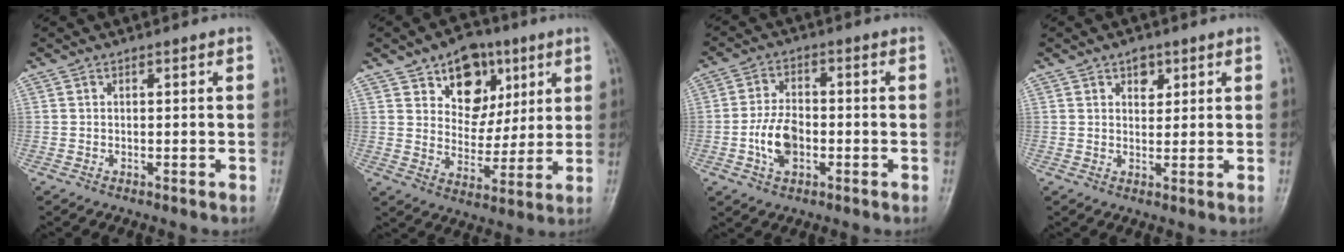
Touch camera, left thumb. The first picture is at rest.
{"total": 12.5, "force": [6.1, 8.8, 6.4], "torque": [-0.052, -0.026, 0.099]}
{"total": 7.5, "force": [-1.9, 4.7, 5.6], "torque": [-0.099, 0.013, -0.038]}
{"total": 3.3, "force": [1.7, 2.2, 1.7], "torque": [-0.006, -0.008, 0.025]}